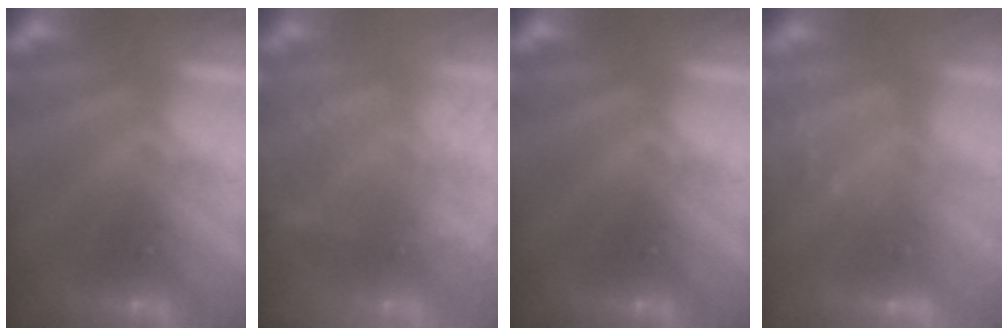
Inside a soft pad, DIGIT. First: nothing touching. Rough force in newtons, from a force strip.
{"total": 5.8}
{"total": 0.0}
{"total": 3.4}